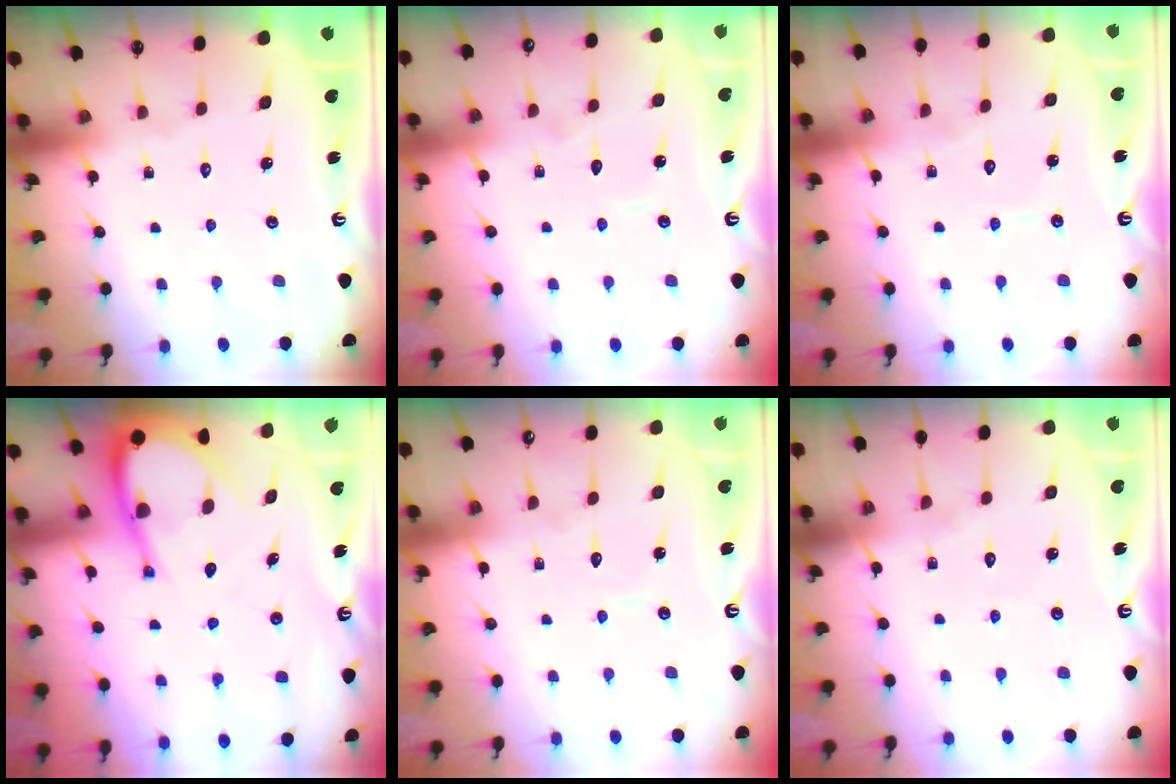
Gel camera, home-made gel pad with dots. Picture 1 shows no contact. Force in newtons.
{"total": 5.0, "press": 4.9, "slide": 0.4}
{"total": 4.3, "press": 4.3, "slide": 0.4}
{"total": 8.3, "press": 8.3, "slide": 1.0}
{"total": 5.6, "press": 5.6, "slide": 0.3}
{"total": 4.7, "press": 4.7, "slide": 0.6}